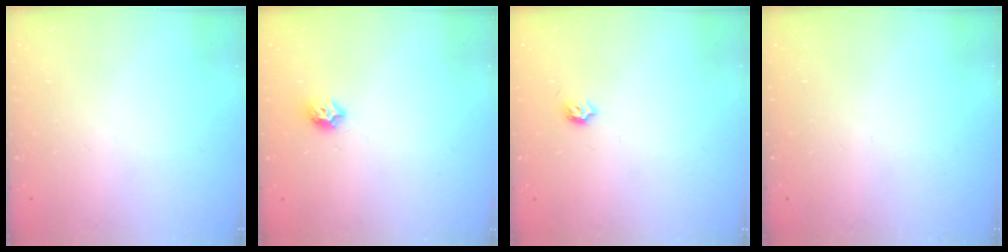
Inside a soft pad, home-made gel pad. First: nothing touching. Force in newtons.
{"total": 6.7, "press": 6.6, "slide": 1.1}
{"total": 3.5, "press": 3.5, "slide": 0.6}
{"total": 0.0}